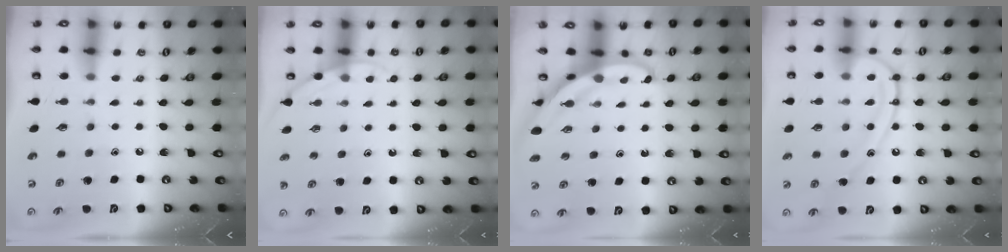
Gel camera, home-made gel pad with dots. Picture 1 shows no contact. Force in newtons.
{"total": 2.5, "press": 2.5, "slide": 0.1}
{"total": 4.0, "press": 4.0, "slide": 0.1}
{"total": 13.7, "press": 13.6, "slide": 1.5}